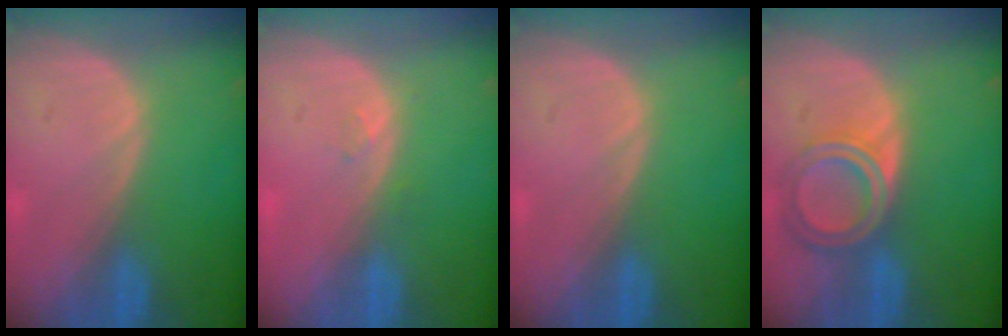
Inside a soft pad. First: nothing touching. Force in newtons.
{"total": 1.1, "press": 1.0, "slide": 0.4}
{"total": 0.0}
{"total": 6.3, "press": 5.6, "slide": 2.9}